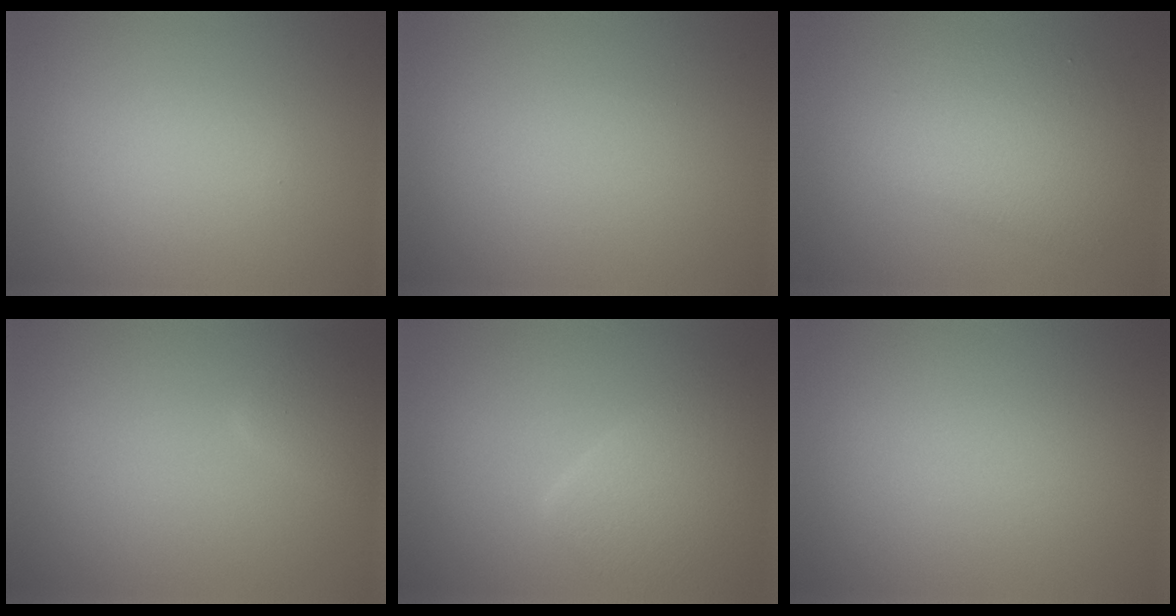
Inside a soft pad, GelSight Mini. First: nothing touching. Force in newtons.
{"total": 0.0}
{"total": 4.5, "press": 4.5, "slide": 0.1}
{"total": 1.7, "press": 1.7, "slide": 0.1}
{"total": 6.2, "press": 6.2, "slide": 0.1}
{"total": 0.0}